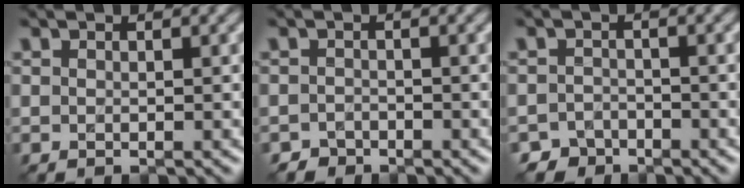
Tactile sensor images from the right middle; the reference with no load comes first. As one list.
[{"total": 1.5, "force": [-1.3, 0.7, -0.4], "torque": [0.007, -0.006, -0.025]}, {"total": 2.9, "force": [-2.4, 1.5, -0.3], "torque": [0.017, 0.001, -0.044]}]